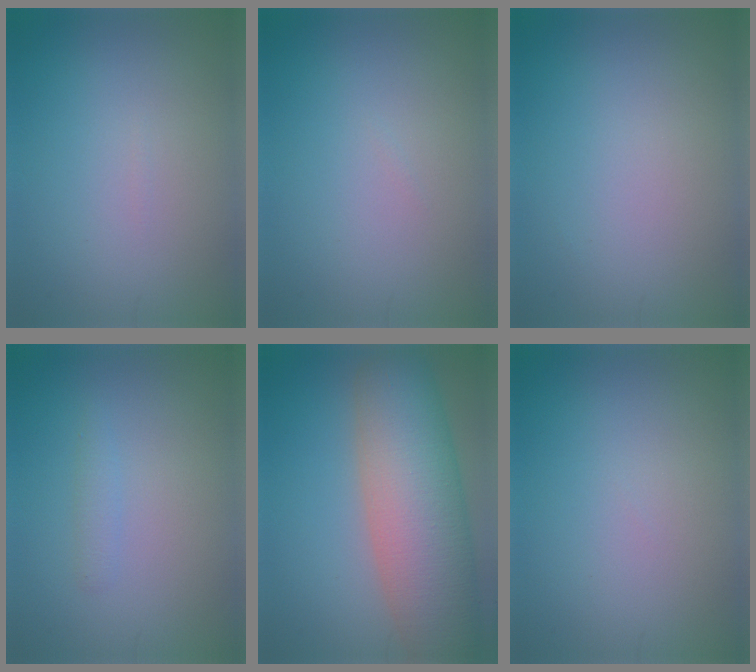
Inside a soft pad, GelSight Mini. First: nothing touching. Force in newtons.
{"total": 0.0}
{"total": 0.0}
{"total": 0.9, "press": 0.9, "slide": 0.0}
{"total": 11.6, "press": 11.6, "slide": 0.8}
{"total": 0.0}